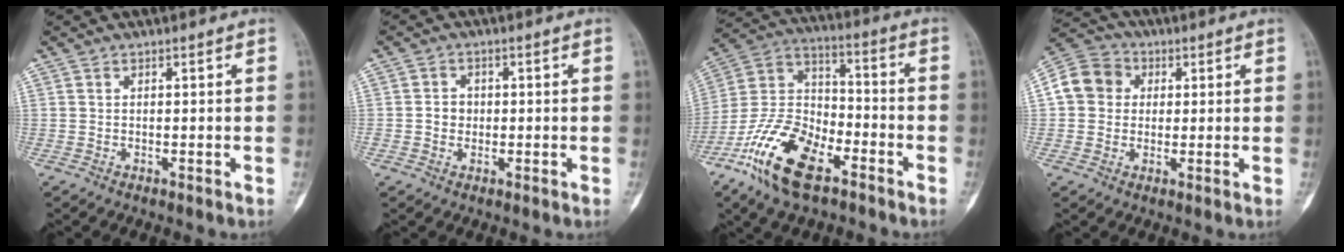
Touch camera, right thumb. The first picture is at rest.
{"total": 2.8, "force": [-0.1, 2.5, 1.3], "torque": [-0.006, 0.006, -0.005]}
{"total": 17.9, "force": [-10.3, 8.4, 12.0], "torque": [-0.227, 0.055, -0.200]}
{"total": 9.0, "force": [1.3, 7.9, 4.0], "torque": [-0.059, 0.016, 0.010]}